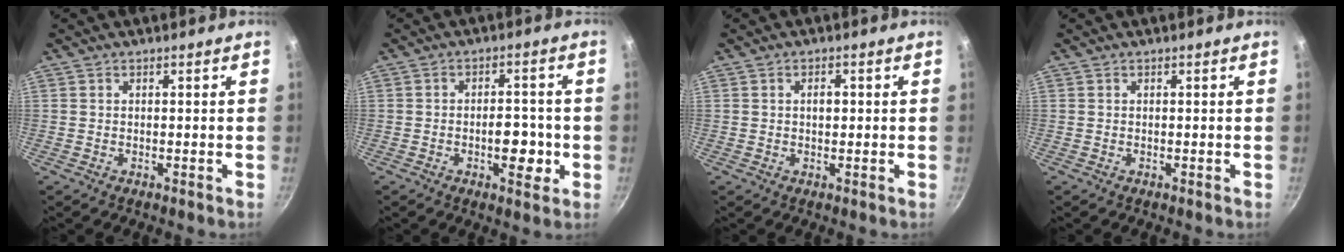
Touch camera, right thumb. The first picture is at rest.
{"total": 7.0, "force": [-1.8, 3.6, 5.7], "torque": [-0.054, 0.013, -0.025]}
{"total": 2.0, "force": [0.2, 1.2, 1.6], "torque": [-0.017, 0.005, 0.004]}
{"total": 0.0}